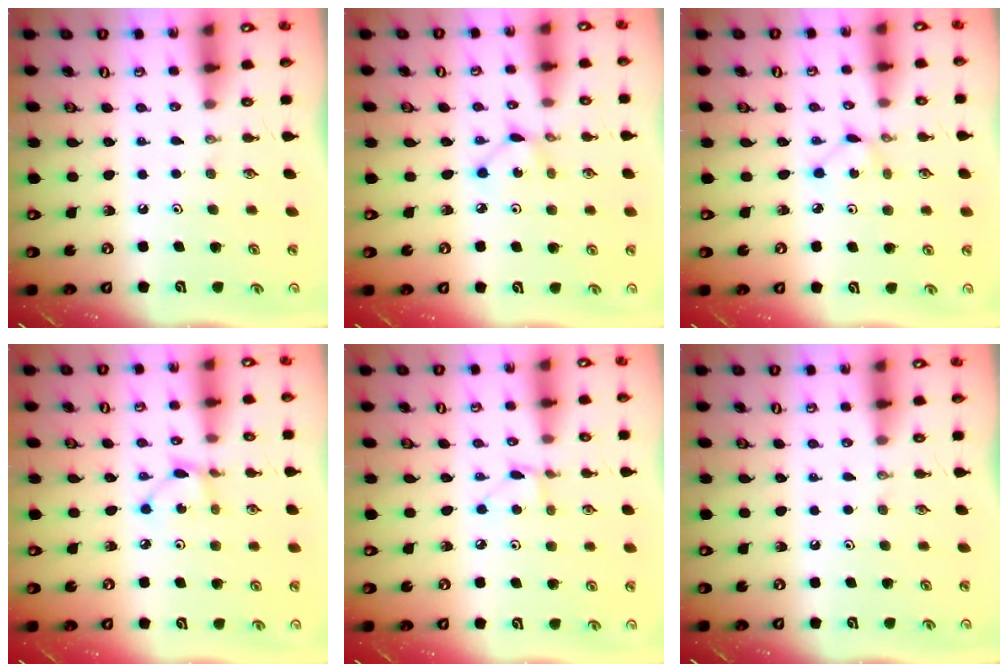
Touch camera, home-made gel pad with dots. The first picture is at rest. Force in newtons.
{"total": 1.7, "press": 1.7, "slide": 0.1}
{"total": 1.5, "press": 1.5, "slide": 0.2}
{"total": 2.2, "press": 2.2, "slide": 0.2}
{"total": 3.4, "press": 3.4, "slide": 0.5}
{"total": 0.0}